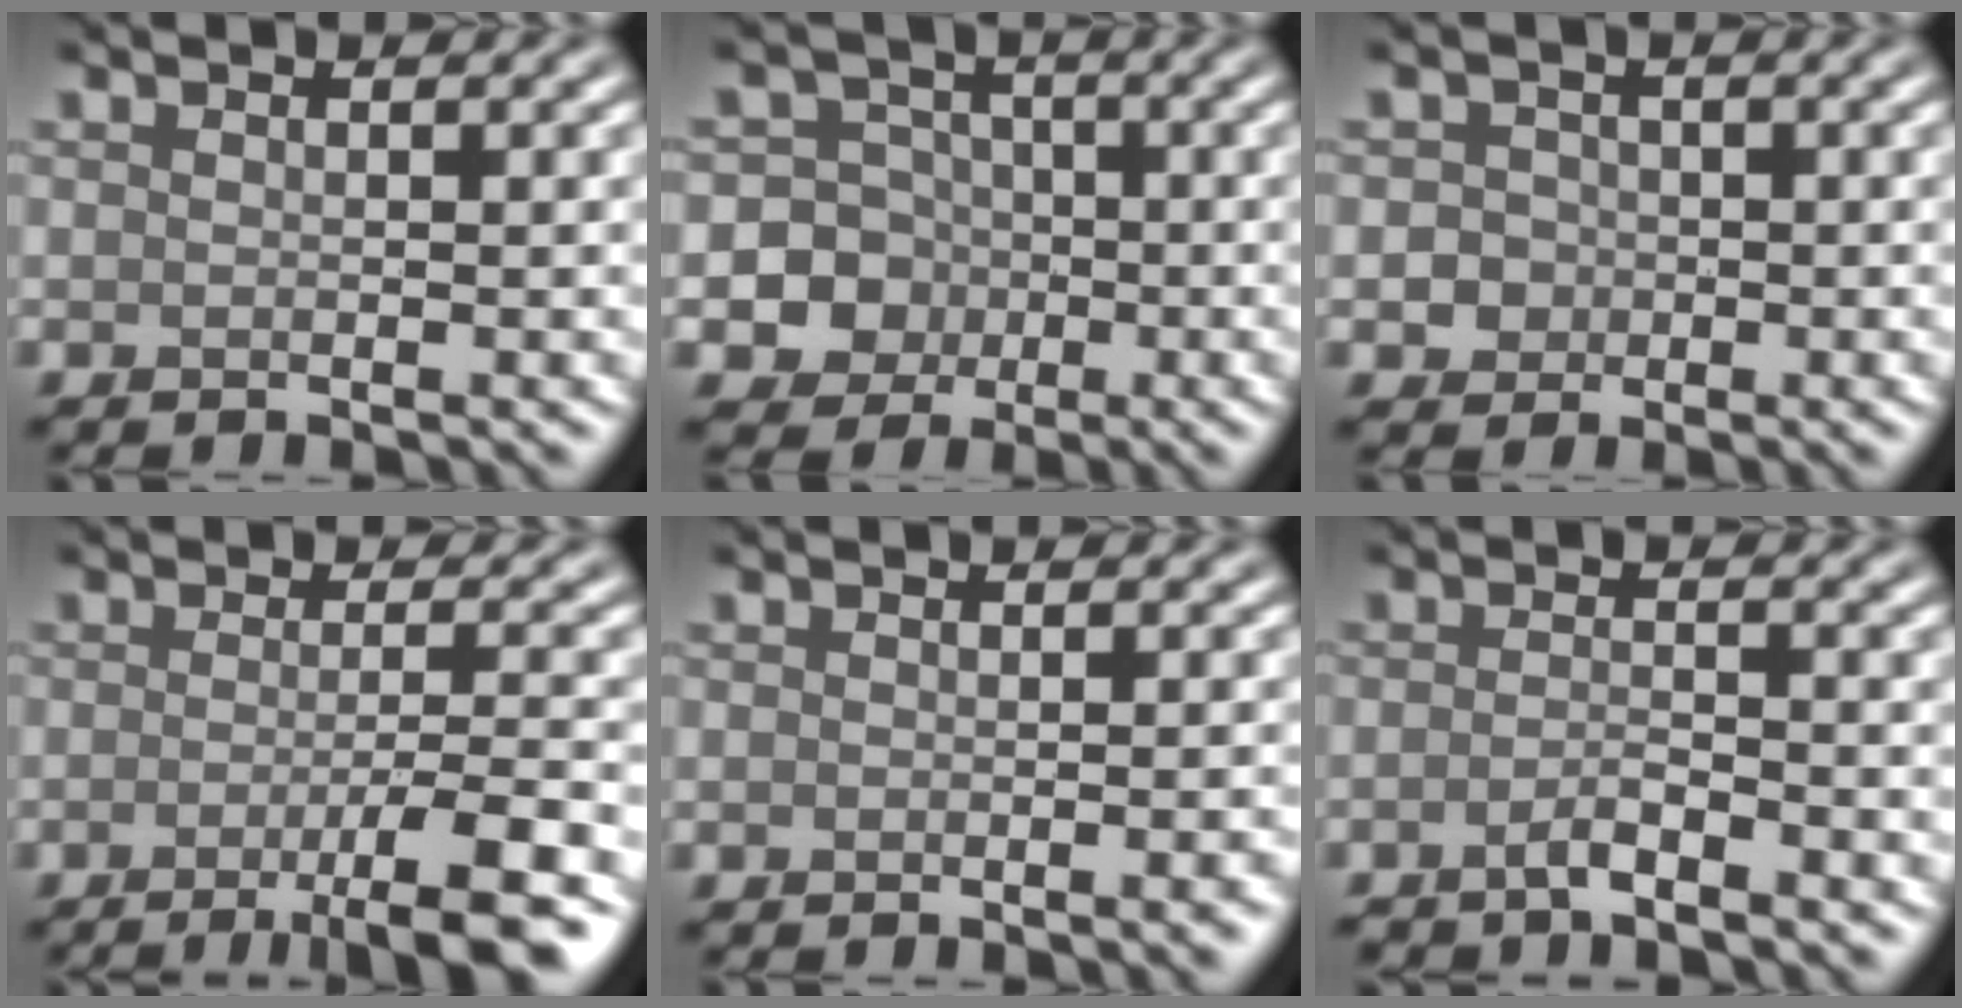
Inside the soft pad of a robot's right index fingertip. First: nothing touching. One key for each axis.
{"total": 8.4, "fx": -2.2, "fy": 8.0, "fz": 1.5, "tx": -0.028, "ty": 0.008, "tz": -0.064}
{"total": 2.3, "fx": -0.4, "fy": 2.2, "fz": 0.6, "tx": 0.006, "ty": 0.004, "tz": -0.013}
{"total": 6.0, "fx": -3.0, "fy": 0.9, "fz": 5.2, "tx": -0.071, "ty": -0.005, "tz": -0.052}
{"total": 1.6, "fx": -1.1, "fy": 0.3, "fz": 1.1, "tx": -0.012, "ty": -0.003, "tz": -0.013}
{"total": 1.8, "fx": -1.5, "fy": 0.1, "fz": 1.0, "tx": -0.020, "ty": 0.002, "tz": -0.034}